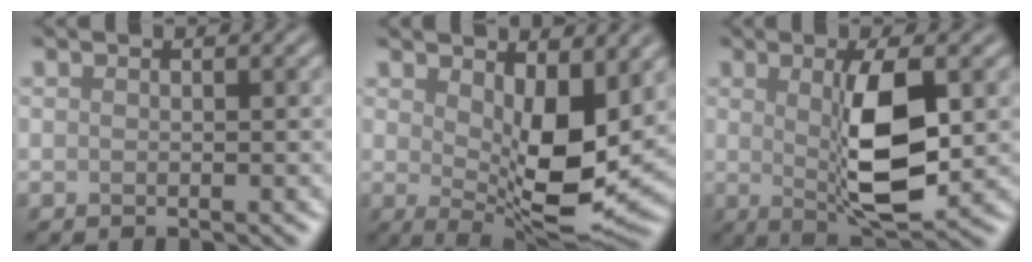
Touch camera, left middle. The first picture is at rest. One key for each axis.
{"total": 8.9, "fx": 1.3, "fy": 3.4, "fz": 8.1, "tx": -0.134, "ty": -0.014, "tz": 0.033}
{"total": 6.6, "fx": 0.1, "fy": 1.8, "fz": 6.4, "tx": -0.113, "ty": -0.007, "tz": 0.012}